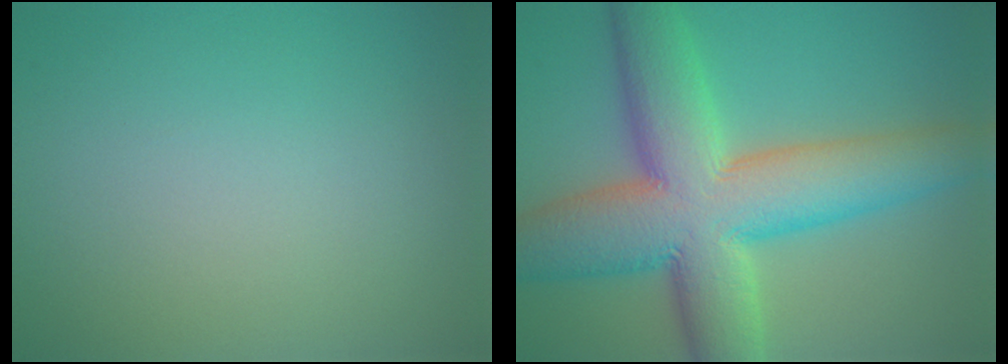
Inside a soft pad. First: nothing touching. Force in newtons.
{"total": 13.1, "press": 13.1, "slide": 0.5}